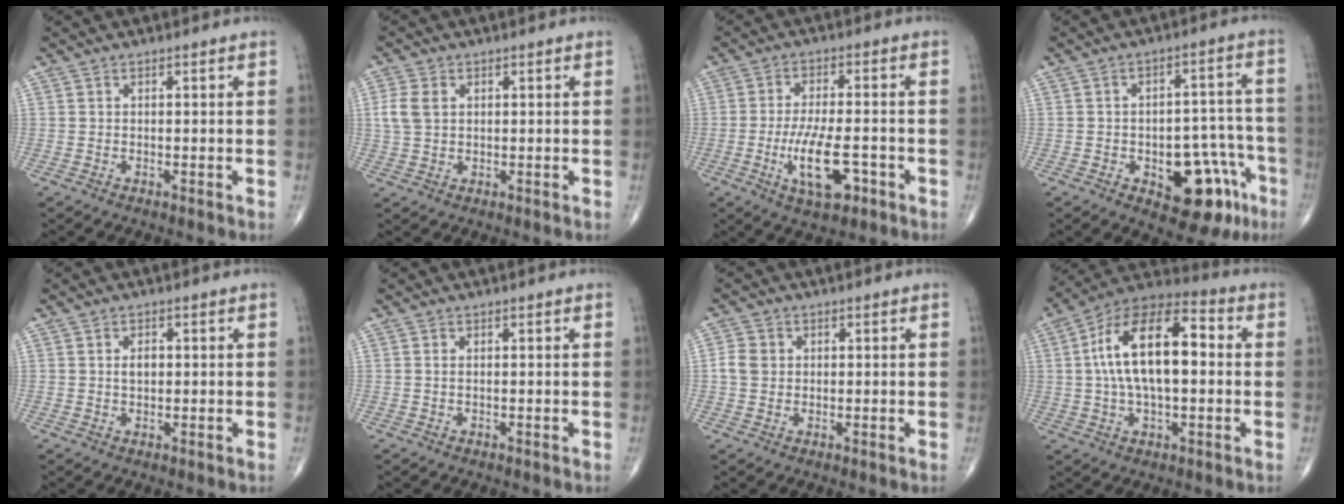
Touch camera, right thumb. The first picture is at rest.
{"total": 4.6, "force": [1.0, 3.2, 3.1], "torque": [-0.069, 0.004, 0.021]}
{"total": 10.1, "force": [-3.6, 3.8, 8.7], "torque": [-0.153, 0.006, -0.058]}
{"total": 15.0, "force": [-6.7, 7.7, 10.9], "torque": [-0.095, 0.055, -0.077]}
{"total": 2.1, "force": [0.2, 1.4, 1.6], "torque": [-0.020, 0.001, 0.003]}
{"total": 0.6, "force": [0.1, 0.3, 0.5], "torque": [-0.015, 0.004, 0.004]}
{"total": 3.7, "force": [0.4, 3.2, 1.9], "torque": [-0.029, 0.005, 0.003]}
{"total": 18.2, "force": [1.7, 8.9, 15.9], "torque": [-0.269, 0.035, 0.018]}